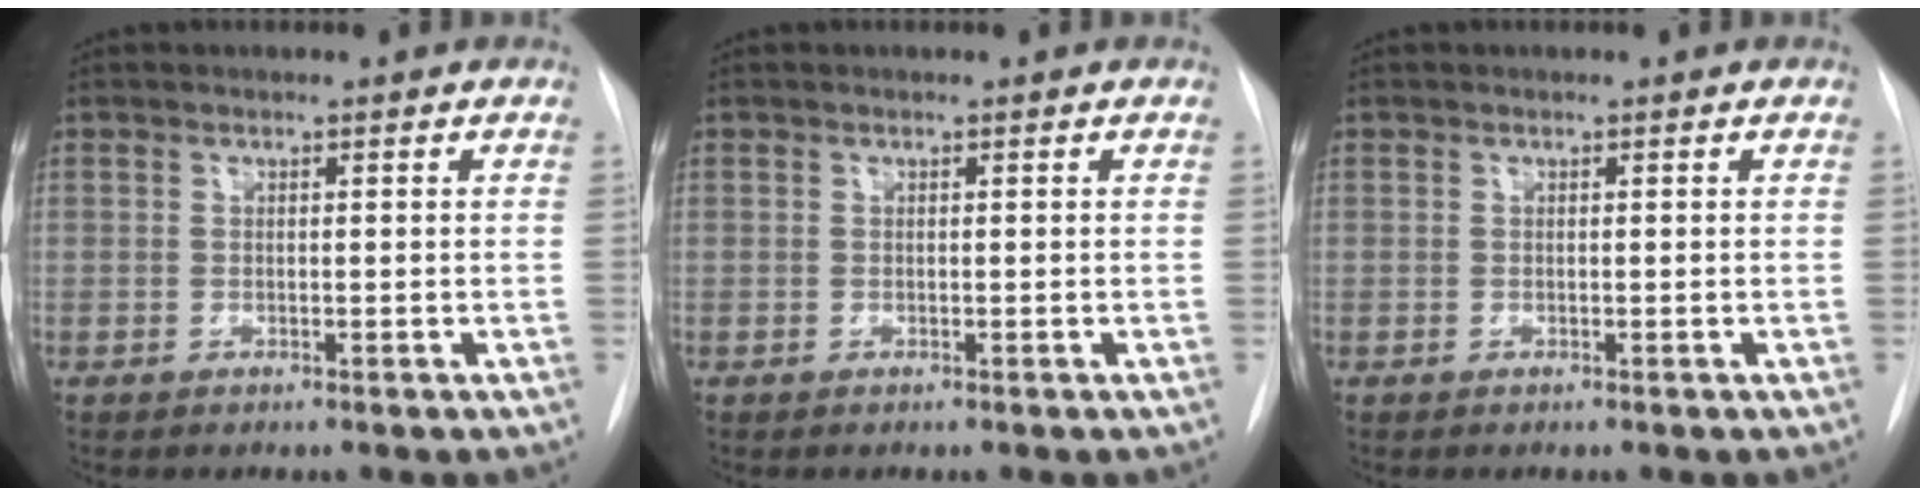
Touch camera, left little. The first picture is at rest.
{"total": 0.0}
{"total": 0.0}